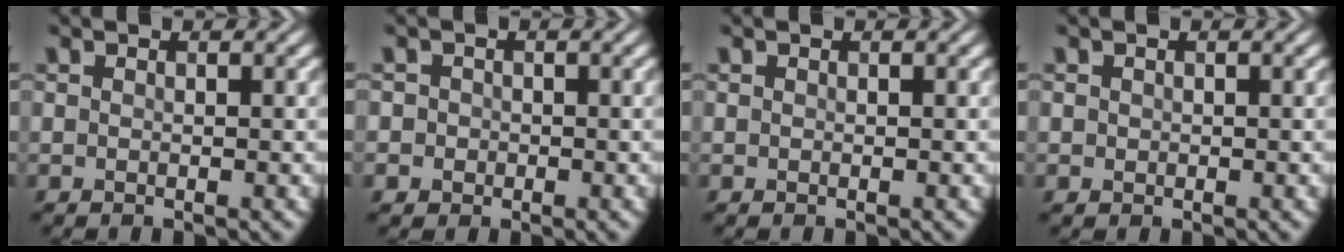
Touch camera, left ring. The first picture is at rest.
{"total": 1.6, "force": [-0.1, 1.6, 0.3], "torque": [0.011, 0.002, -0.010]}
{"total": 0.0}
{"total": 0.5, "force": [0.1, 0.5, 0.1], "torque": [0.002, -0.001, 0.001]}